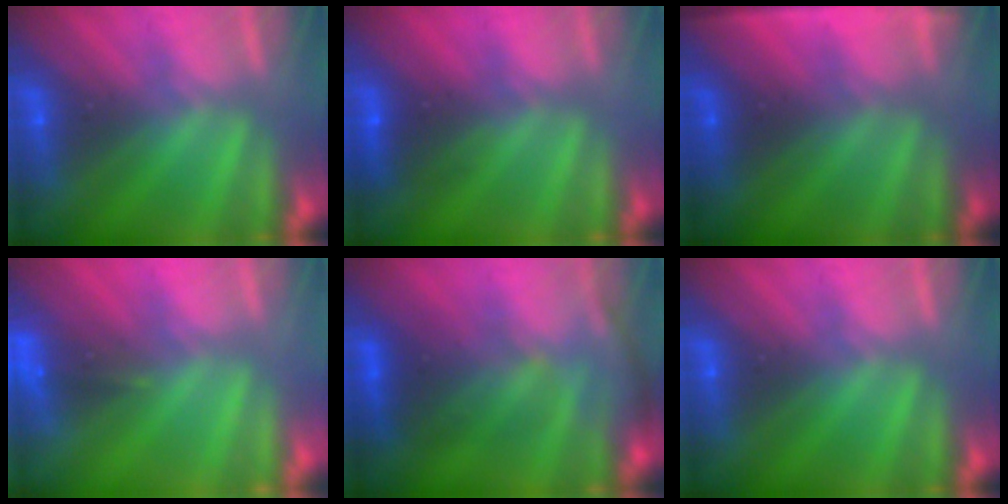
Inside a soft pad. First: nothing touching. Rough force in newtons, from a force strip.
{"total": 2.4}
{"total": 4.6}
{"total": 4.6}
{"total": 2.6}
{"total": 0.0}